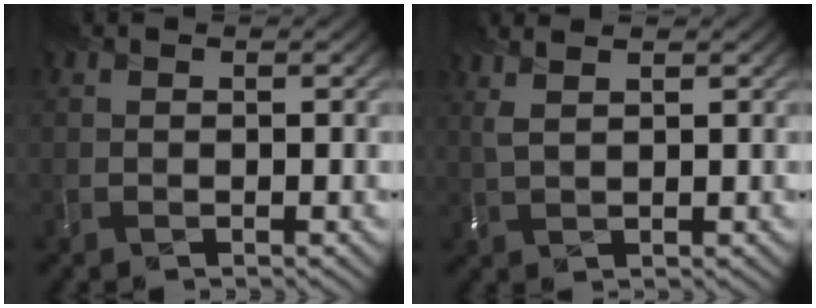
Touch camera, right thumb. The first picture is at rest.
{"total": 3.3, "force": [2.2, 1.0, 2.2], "torque": [-0.044, 0.011, 0.030]}